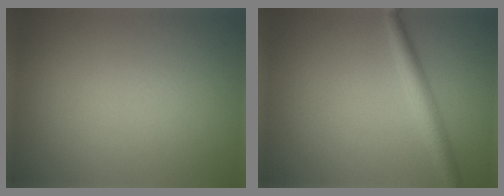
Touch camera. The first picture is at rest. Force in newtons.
{"total": 2.6, "press": 2.6, "slide": 0.1}